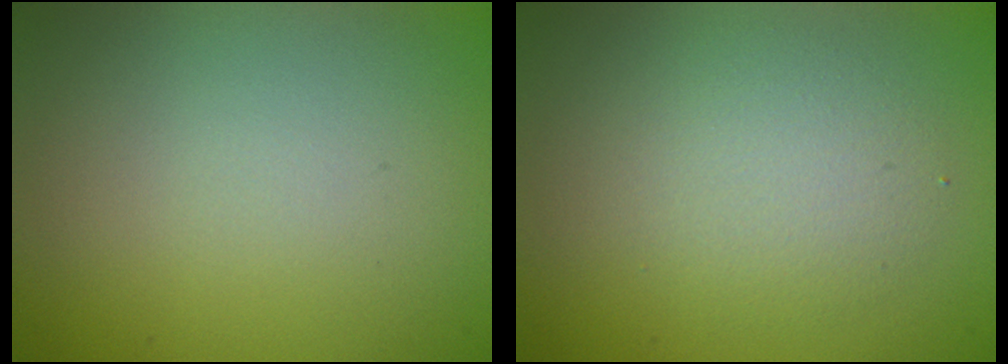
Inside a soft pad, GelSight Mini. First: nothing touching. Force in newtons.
{"total": 2.6, "press": 2.6, "slide": 0.2}